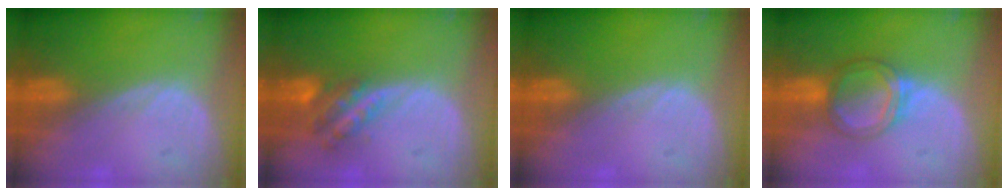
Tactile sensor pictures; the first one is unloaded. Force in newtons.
{"total": 5.8, "press": 5.0, "slide": 2.8}
{"total": 0.0}
{"total": 5.4, "press": 5.1, "slide": 1.9}